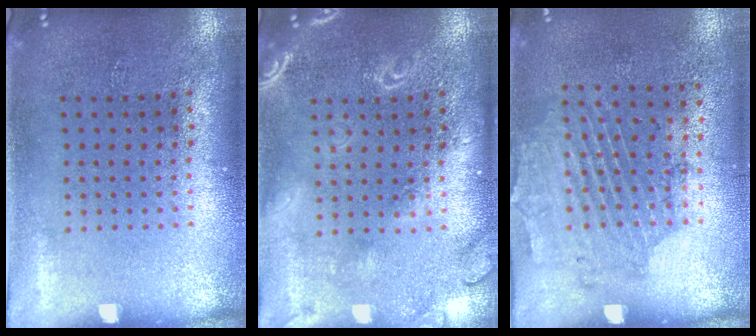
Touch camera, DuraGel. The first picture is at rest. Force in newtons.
{"total": 1.7, "press": 1.7, "slide": 0.2}
{"total": 1.7, "press": 1.2, "slide": 1.2}